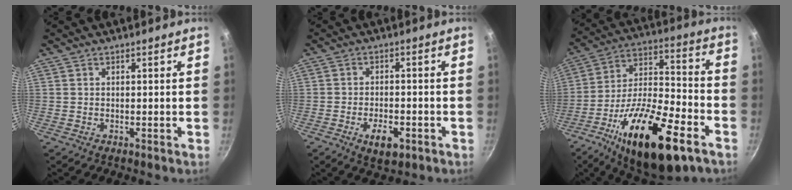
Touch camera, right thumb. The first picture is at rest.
{"total": 6.1, "force": [-2.7, 3.1, 4.5], "torque": [-0.065, 0.012, -0.041]}
{"total": 26.3, "force": [-13.2, 9.9, 20.6], "torque": [-0.319, 0.051, -0.221]}